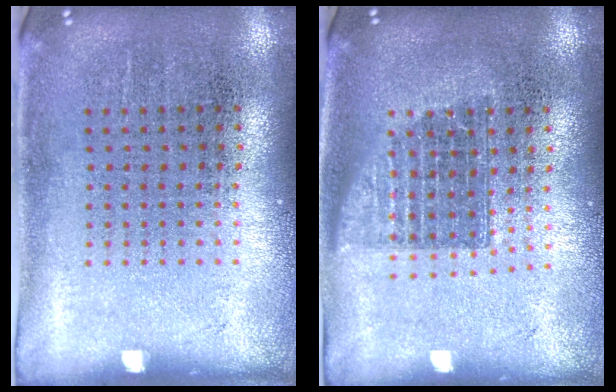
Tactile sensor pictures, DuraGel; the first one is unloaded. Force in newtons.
{"total": 1.3, "press": 1.1, "slide": 0.8}